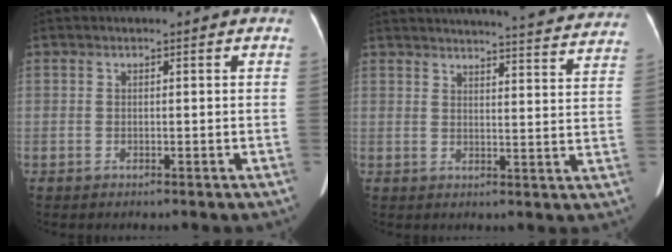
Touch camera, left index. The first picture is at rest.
{"total": 27.1, "force": [25.7, 2.5, 8.2], "torque": [-0.118, -0.059, 0.294]}